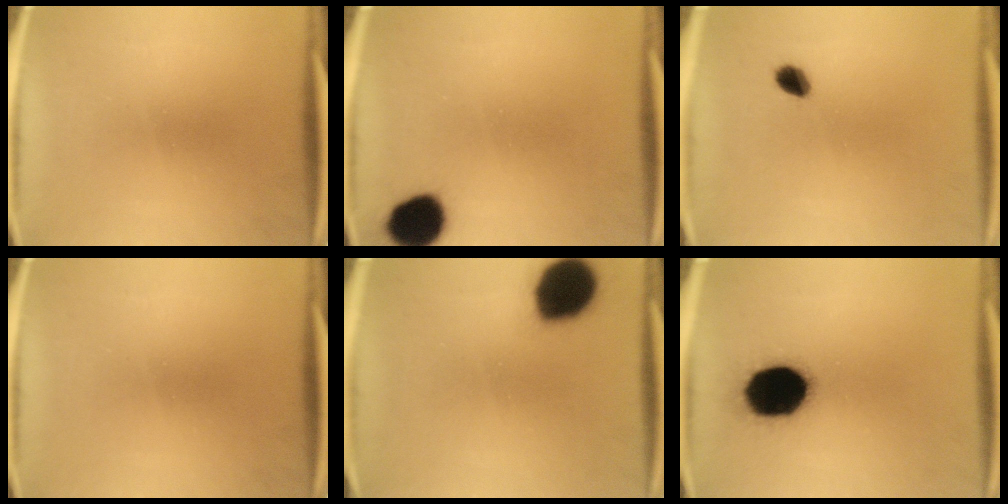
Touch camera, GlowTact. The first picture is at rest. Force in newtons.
{"total": 10.2}
{"total": 2.9}
{"total": 0.0}
{"total": 16.3}
{"total": 19.0}